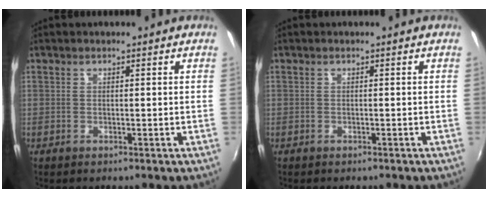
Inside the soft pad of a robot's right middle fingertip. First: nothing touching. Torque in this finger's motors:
{"motor_torque": [0.56, -0.78, -0.01, 0.00]}